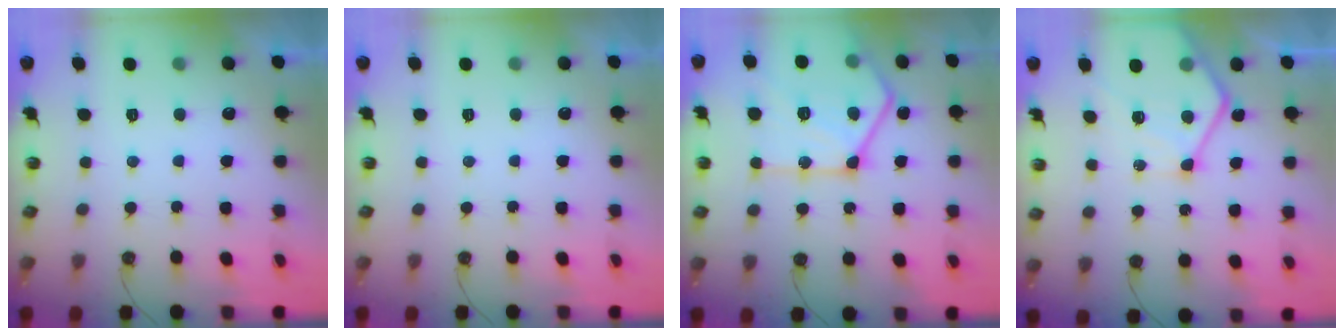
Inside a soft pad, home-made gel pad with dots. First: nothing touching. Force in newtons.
{"total": 0.0}
{"total": 23.4, "press": 23.2, "slide": 2.5}
{"total": 14.4, "press": 14.3, "slide": 1.4}